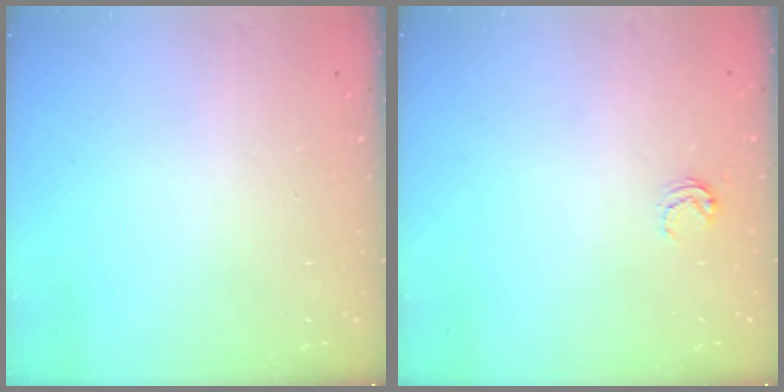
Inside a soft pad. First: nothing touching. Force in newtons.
{"total": 3.8, "press": 3.8, "slide": 0.3}